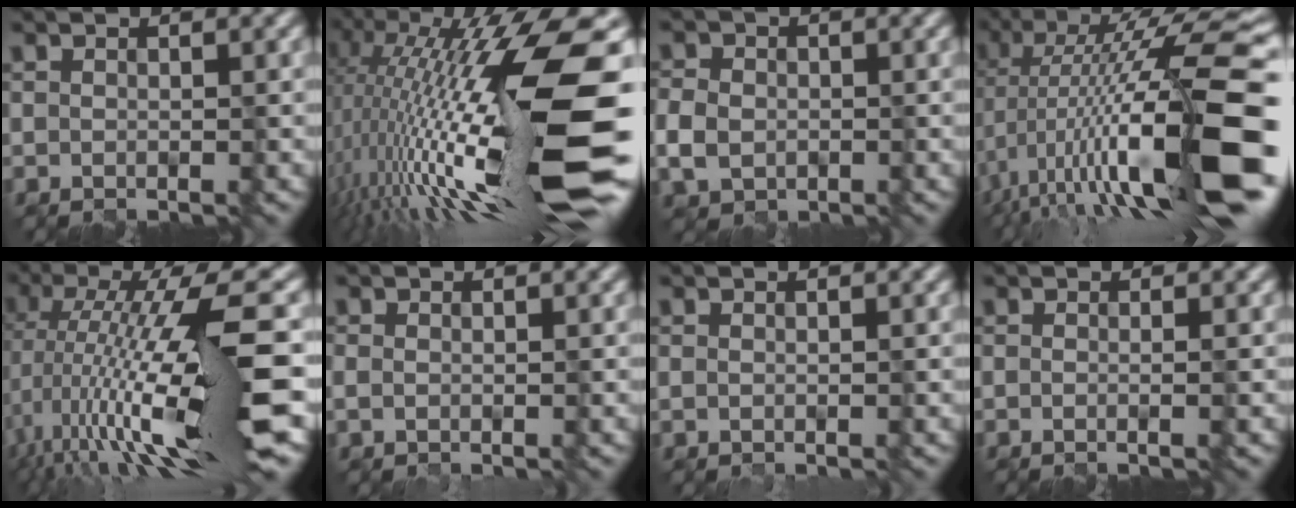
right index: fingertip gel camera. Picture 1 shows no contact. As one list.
[{"total": 18.7, "force": [-0.7, 3.9, 18.3], "torque": [-0.318, 0.012, -0.018]}, {"total": 3.5, "force": [-0.8, 3.0, 1.7], "torque": [-0.040, -0.004, -0.012]}, {"total": 17.2, "force": [-2.7, 4.7, 16.3], "torque": [-0.265, 0.028, -0.054]}, {"total": 14.0, "force": [-2.3, 3.1, 13.5], "torque": [-0.243, 0.004, -0.030]}, {"total": 0.7, "force": [-0.1, 0.6, 0.4], "torque": [-0.008, -0.003, 0.000]}, {"total": 0.0}, {"total": 1.6, "force": [-0.1, 0.8, 1.4], "torque": [-0.001, -0.003, -0.018]}]